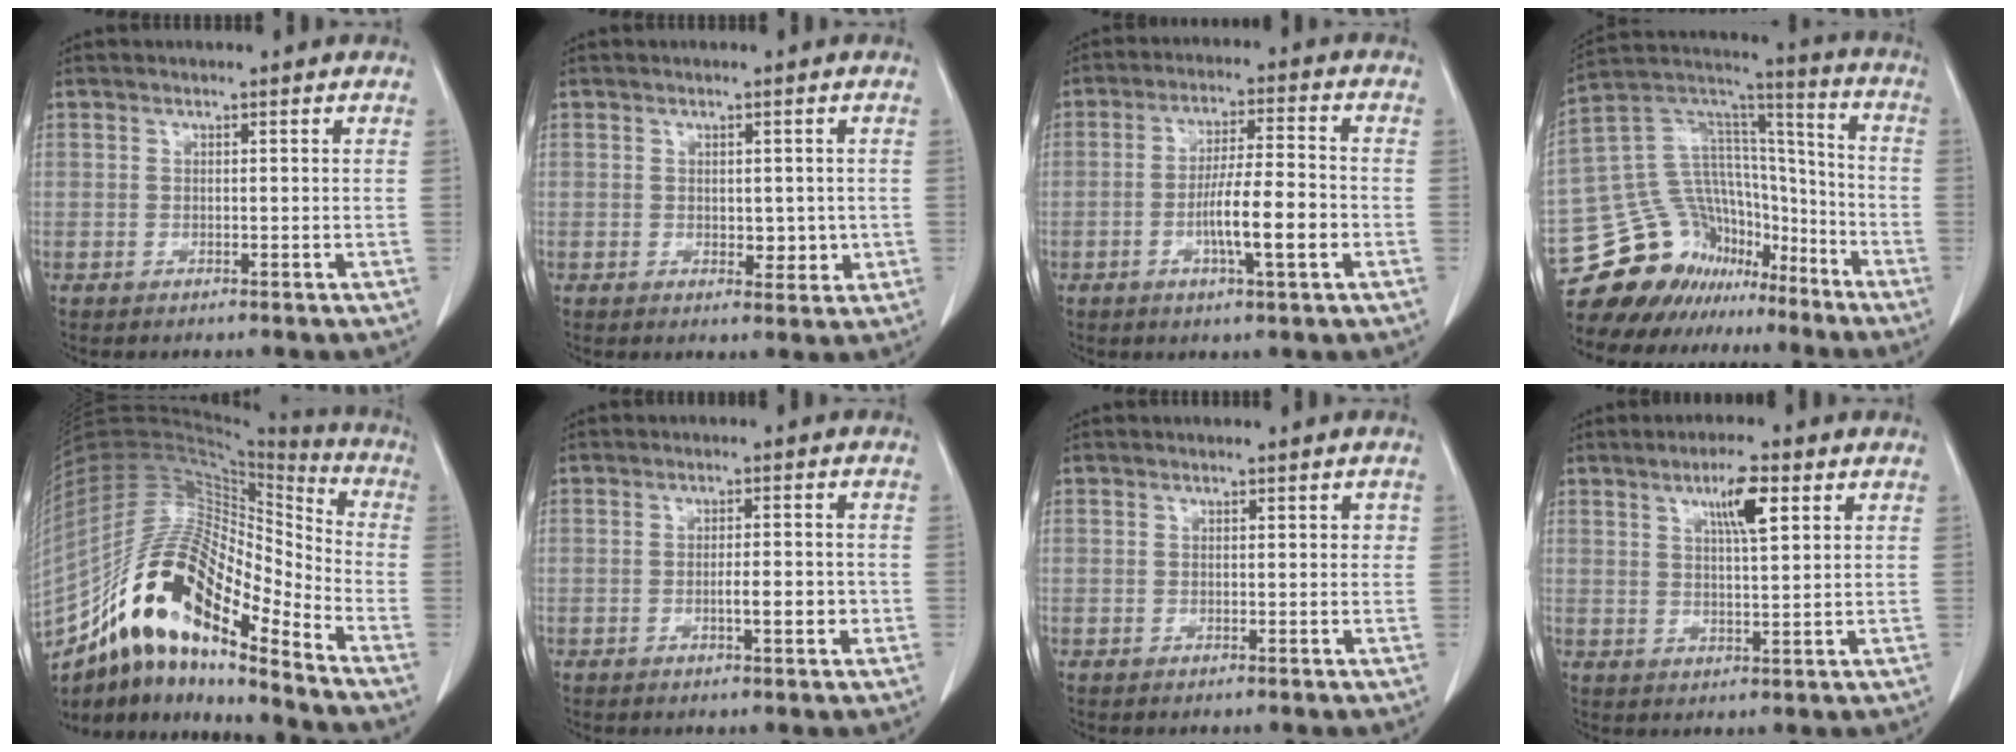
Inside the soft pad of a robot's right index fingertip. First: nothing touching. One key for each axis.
{"total": 3.1, "fx": 0.0, "fy": 1.9, "fz": 2.4, "tx": -0.022, "ty": -0.003, "tz": 0.012}
{"total": 8.7, "fx": -2.5, "fy": 0.7, "fz": 8.3, "tx": -0.141, "ty": 0.002, "tz": -0.041}
{"total": 19.1, "fx": -15.0, "fy": 10.7, "fz": 5.2, "tx": -0.104, "ty": 0.085, "tz": -0.250}
{"total": 21.4, "fx": -14.0, "fy": 5.5, "fz": 15.2, "tx": -0.313, "ty": 0.014, "tz": -0.250}
{"total": 3.4, "fx": -0.8, "fy": 0.7, "fz": 3.2, "tx": -0.049, "ty": 0.003, "tz": -0.005}
{"total": 1.0, "fx": 0.2, "fy": 0.7, "fz": 0.8, "tx": -0.007, "ty": 0.006, "tz": 0.004}
{"total": 5.8, "fx": 2.8, "fy": 0.8, "fz": 5.0, "tx": -0.088, "ty": 0.001, "tz": 0.046}